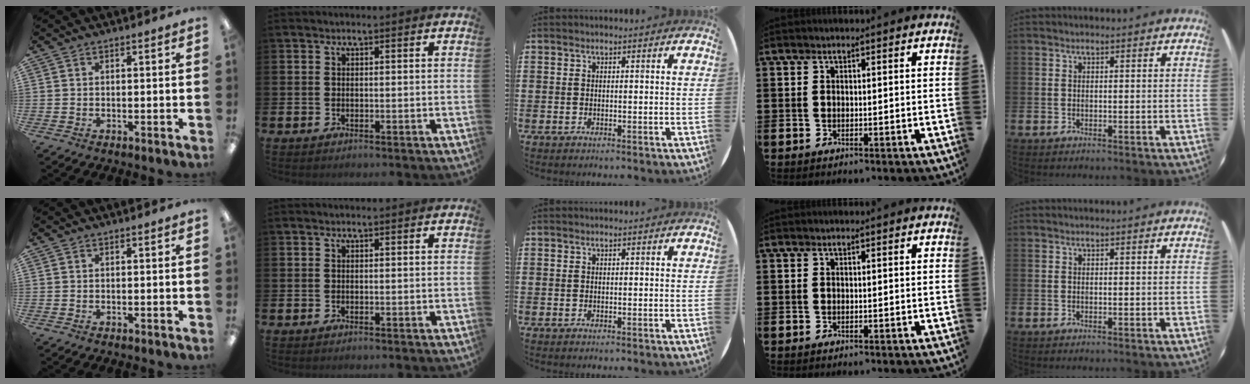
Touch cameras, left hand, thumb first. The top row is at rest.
{}